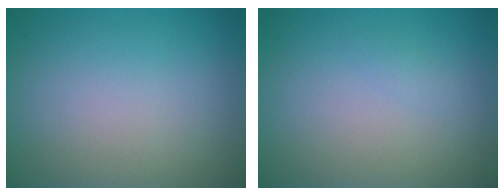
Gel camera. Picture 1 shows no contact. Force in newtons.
{"total": 0.5, "press": 0.5, "slide": 0.0}